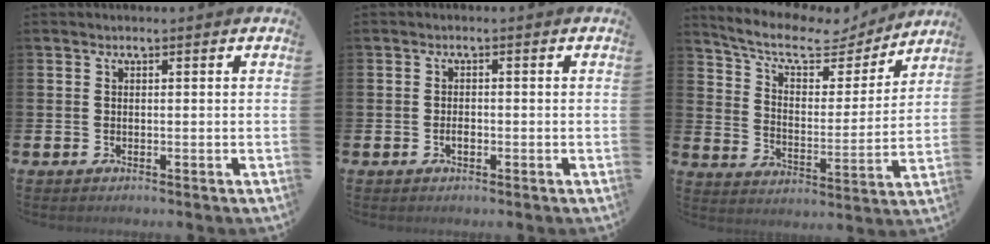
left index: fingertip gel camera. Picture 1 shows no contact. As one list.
[{"total": 1.3, "force": [-0.5, 0.7, 1.0], "torque": [-0.019, 0.001, -0.011]}, {"total": 8.9, "force": [7.7, 2.9, 3.3], "torque": [-0.092, -0.051, 0.130]}]